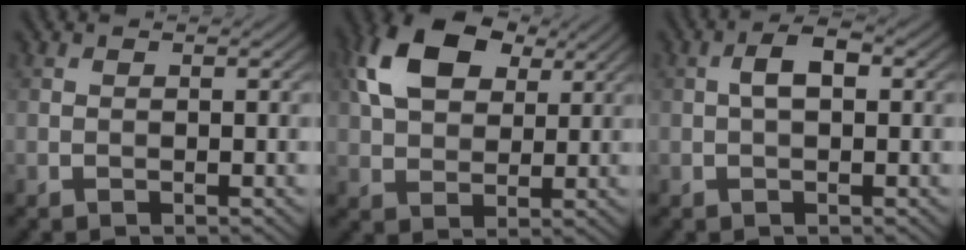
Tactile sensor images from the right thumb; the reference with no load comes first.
{"total": 11.2, "force": [4.4, 7.1, 7.4], "torque": [-0.172, 0.022, 0.080]}
{"total": 3.1, "force": [0.3, 1.5, 2.8], "torque": [-0.048, 0.009, 0.001]}